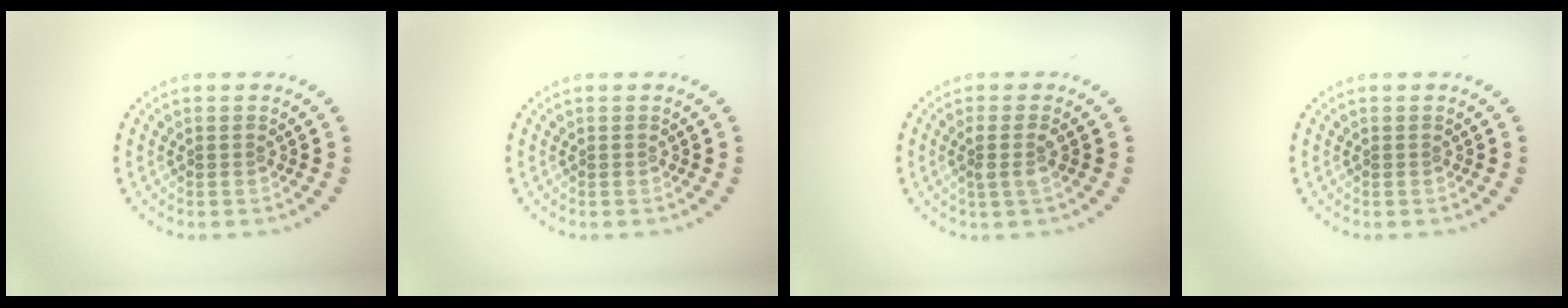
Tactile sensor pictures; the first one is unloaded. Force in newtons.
{"total": 0.0}
{"total": 1.7, "press": 1.5, "slide": 0.7}
{"total": 0.0}